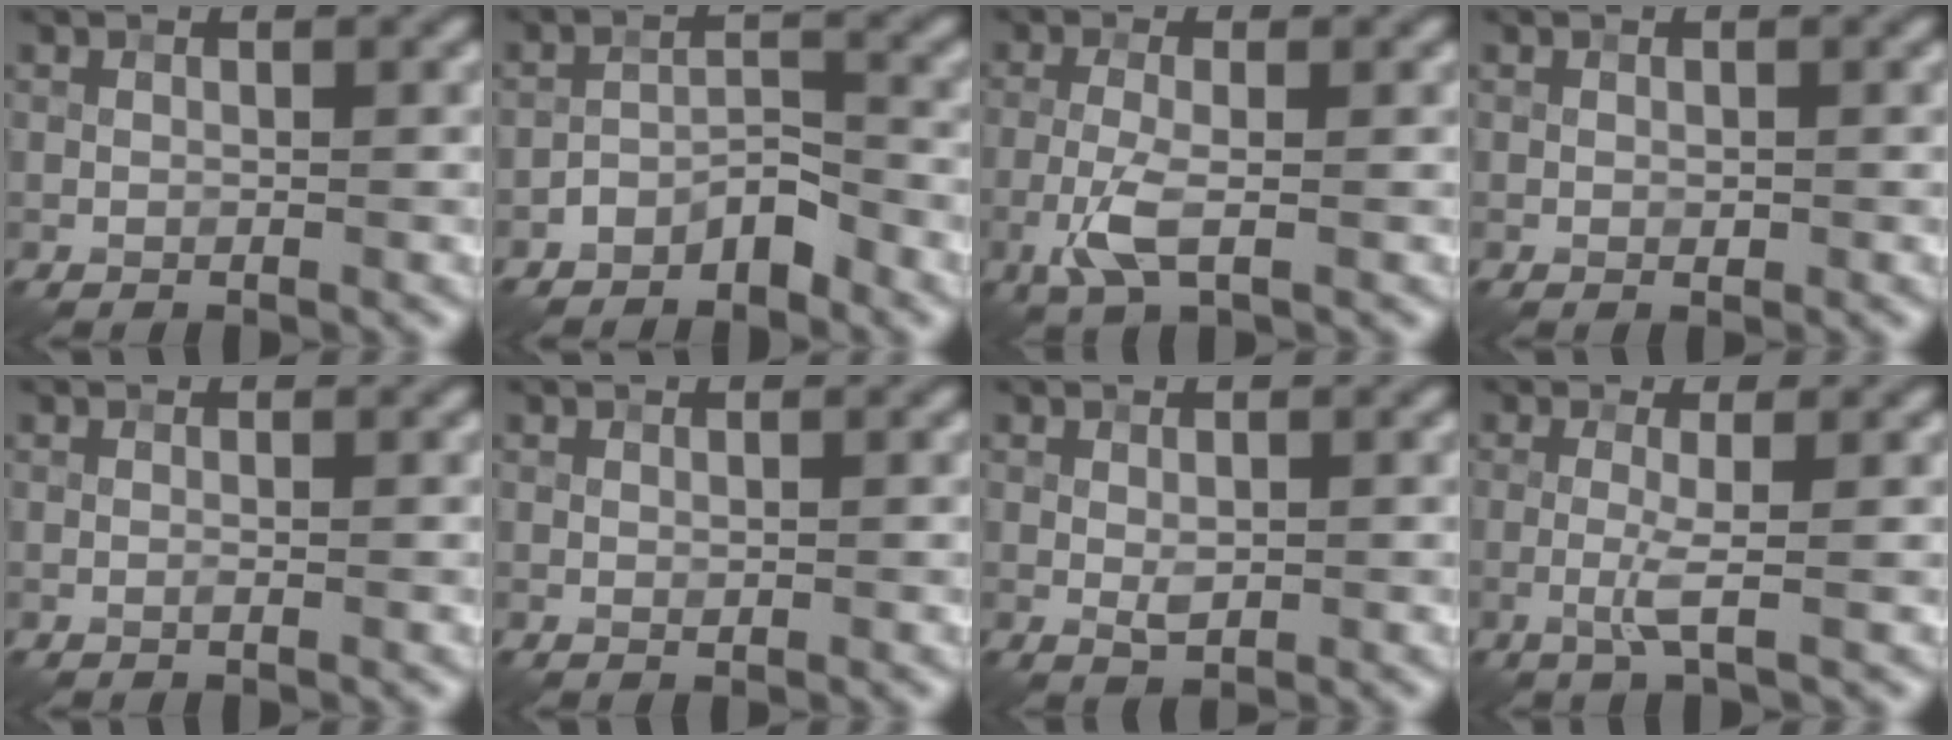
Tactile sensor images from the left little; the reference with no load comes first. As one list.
[{"total": 3.3, "force": [-2.5, 1.3, 1.7], "torque": [-0.026, 0.014, -0.050]}, {"total": 3.4, "force": [-1.3, 1.0, 3.0], "torque": [-0.073, -0.001, -0.032]}, {"total": 0.5, "force": [-0.1, 0.3, 0.4], "torque": [-0.006, 0.000, 0.000]}, {"total": 0.0}, {"total": 0.0}, {"total": 1.3, "force": [0.0, 0.7, 1.0], "torque": [-0.020, -0.001, 0.001]}, {"total": 2.2, "force": [-0.6, 0.1, 2.1], "torque": [-0.049, -0.002, -0.017]}]